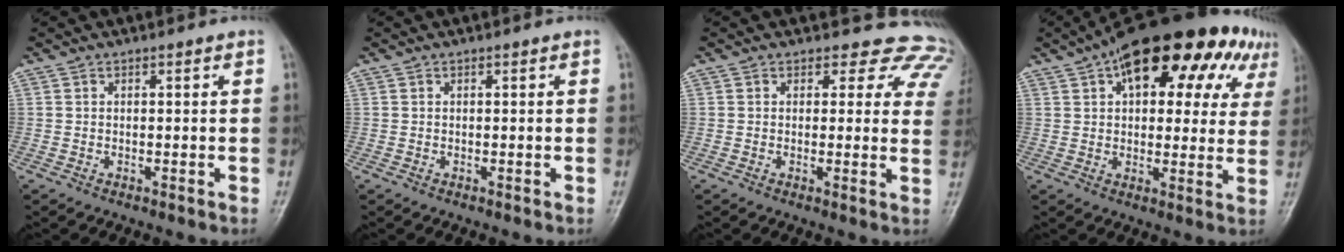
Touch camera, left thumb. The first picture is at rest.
{"total": 0.0}
{"total": 10.6, "force": [8.9, 5.5, 1.7], "torque": [0.038, -0.037, 0.061]}
{"total": 22.7, "force": [10.8, 11.3, 16.5], "torque": [-0.191, 0.017, 0.148]}